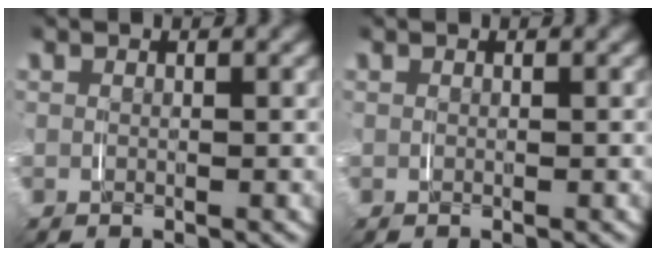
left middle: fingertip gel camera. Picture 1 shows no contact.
{"total": 0.0}